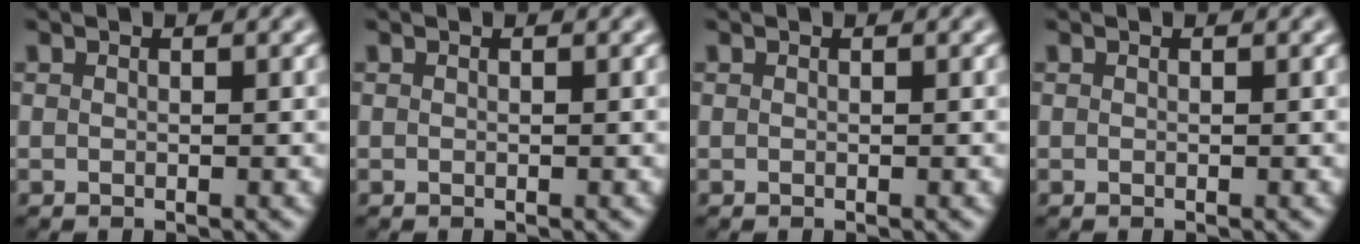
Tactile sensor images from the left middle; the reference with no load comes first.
{"total": 0.0}
{"total": 0.0}
{"total": 0.0}